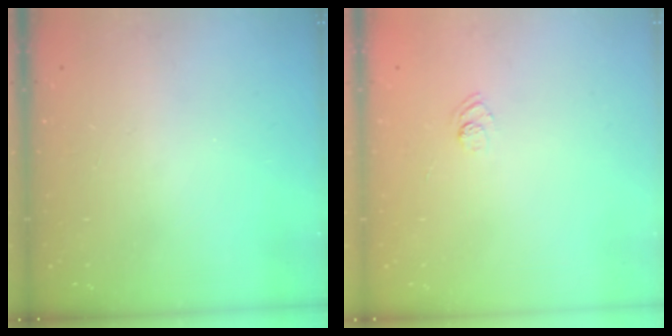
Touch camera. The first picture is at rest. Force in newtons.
{"total": 3.9, "press": 3.7, "slide": 1.1}